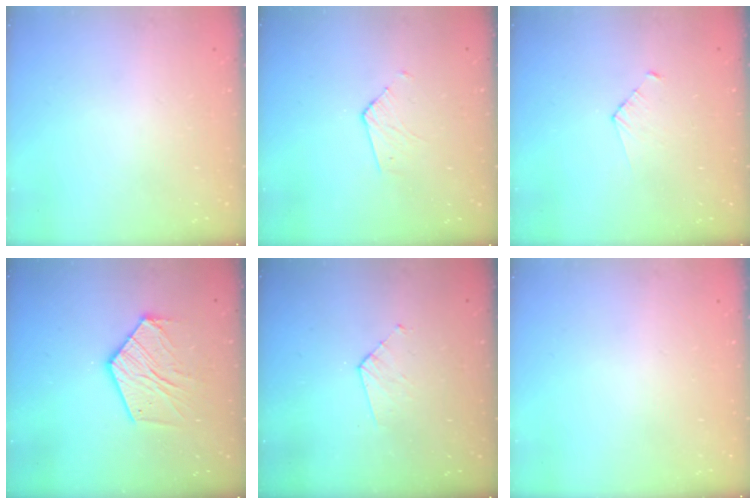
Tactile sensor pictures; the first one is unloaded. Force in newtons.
{"total": 3.2, "press": 3.1, "slide": 0.3}
{"total": 2.8, "press": 2.8, "slide": 0.2}
{"total": 13.4, "press": 13.4, "slide": 1.2}
{"total": 3.8, "press": 3.7, "slide": 0.3}
{"total": 0.0}